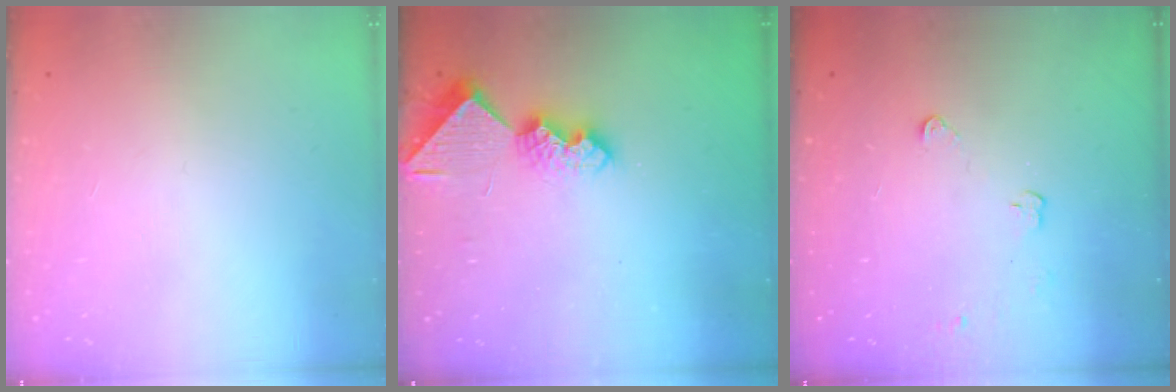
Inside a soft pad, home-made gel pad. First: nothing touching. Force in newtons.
{"total": 8.4, "press": 8.4, "slide": 0.4}
{"total": 2.9, "press": 2.9, "slide": 0.4}